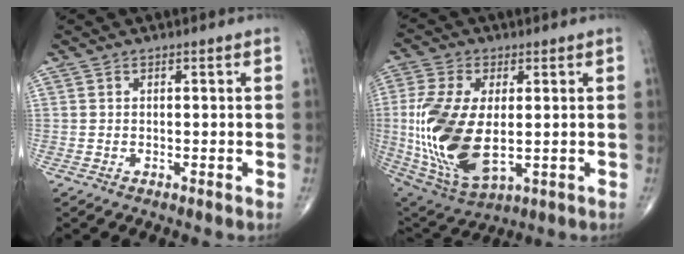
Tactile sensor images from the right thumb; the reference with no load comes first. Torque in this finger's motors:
{"motor_torque": [2.18, 2.86, 2.06, -0.20, 0.29]}